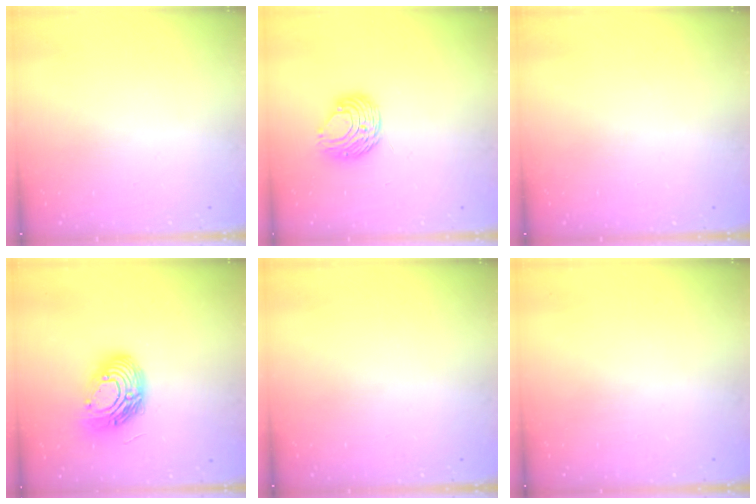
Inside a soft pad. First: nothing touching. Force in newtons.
{"total": 8.9, "press": 8.9, "slide": 0.7}
{"total": 0.0}
{"total": 14.7, "press": 14.6, "slide": 1.0}
{"total": 0.0}
{"total": 0.0}